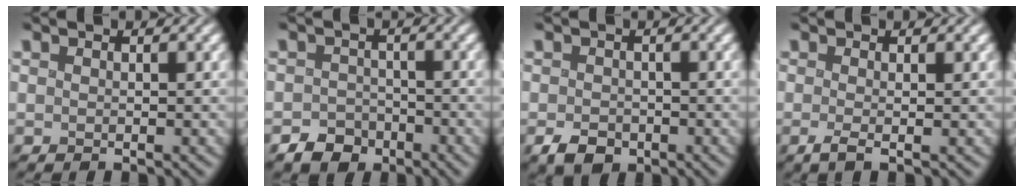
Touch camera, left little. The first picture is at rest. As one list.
[{"total": 2.8, "force": [-2.1, 1.8, 0.3], "torque": [0.009, -0.001, -0.043]}, {"total": 2.3, "force": [-1.2, 1.7, 1.0], "torque": [-0.013, -0.004, -0.026]}, {"total": 1.1, "force": [-0.2, 0.2, 1.1], "torque": [-0.013, -0.003, -0.008]}]